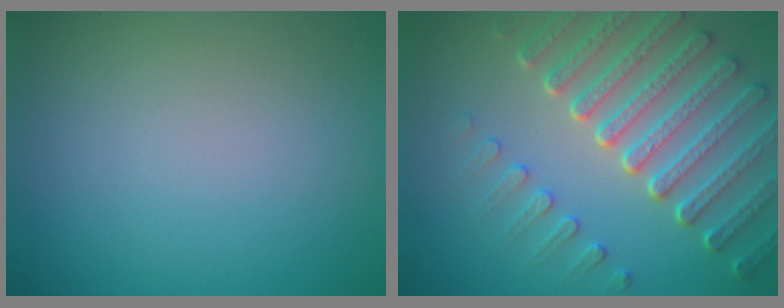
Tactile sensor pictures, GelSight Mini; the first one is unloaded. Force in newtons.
{"total": 7.4, "press": 5.7, "slide": 4.8}